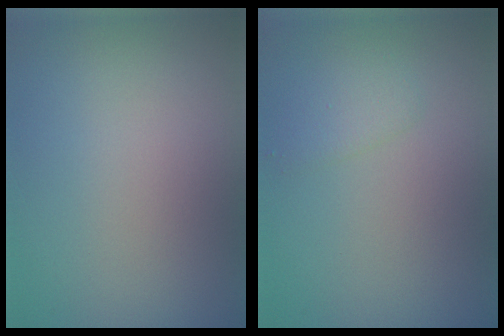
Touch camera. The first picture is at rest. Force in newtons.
{"total": 1.2, "press": 1.2, "slide": 0.1}